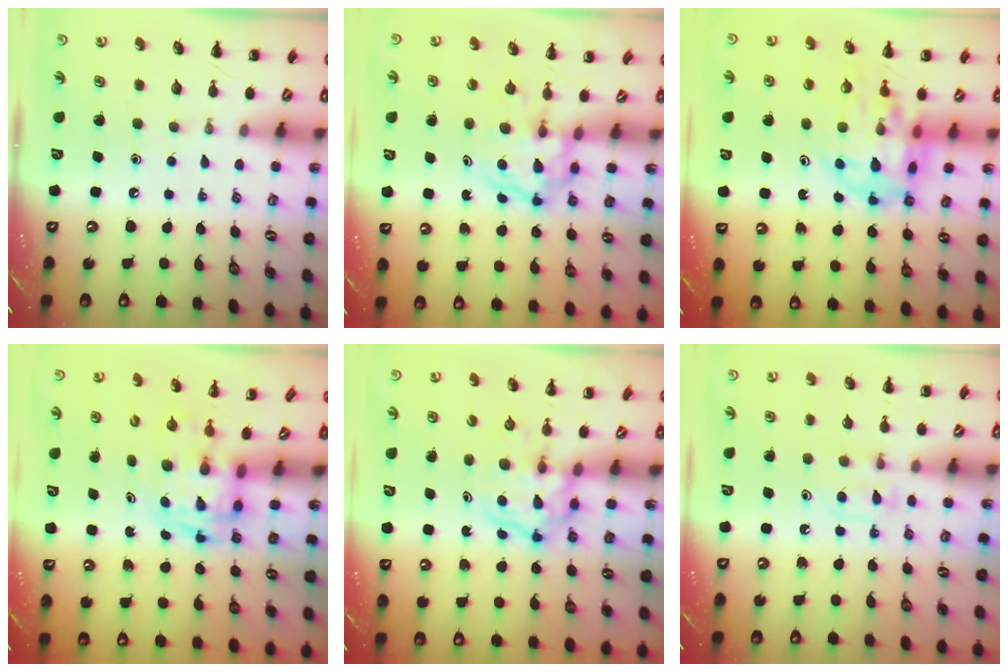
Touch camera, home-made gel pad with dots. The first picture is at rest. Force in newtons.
{"total": 3.9, "press": 3.9, "slide": 0.5}
{"total": 14.9, "press": 14.4, "slide": 3.8}
{"total": 2.8, "press": 2.8, "slide": 0.5}
{"total": 3.9, "press": 3.9, "slide": 0.4}
{"total": 6.3, "press": 6.0, "slide": 1.8}